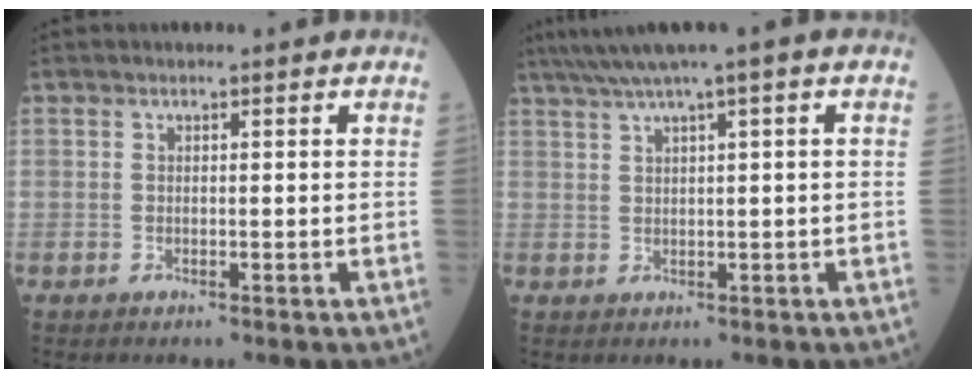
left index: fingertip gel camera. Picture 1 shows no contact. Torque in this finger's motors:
{"motor_torque": [0.10, -0.23, 0.46, 0.11]}